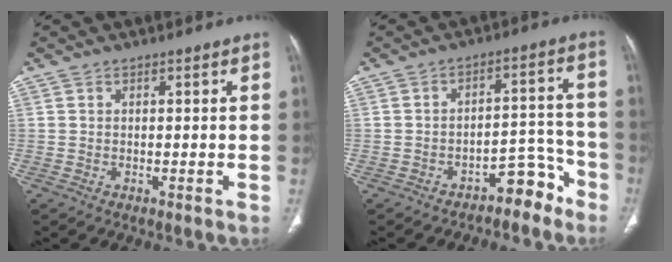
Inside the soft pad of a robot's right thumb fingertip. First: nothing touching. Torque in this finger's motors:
{"motor_torque": [0.82, -0.58, 0.28, -1.09, 0.00]}